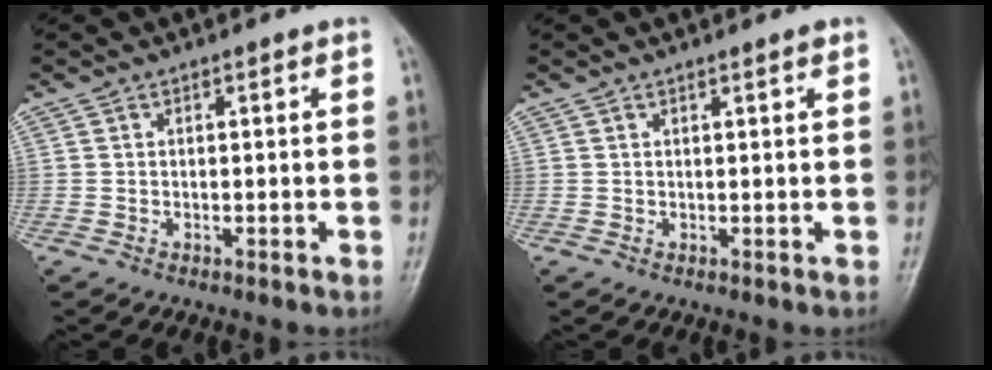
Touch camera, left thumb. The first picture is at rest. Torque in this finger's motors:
{"motor_torque": [-0.11, -0.01, 0.00, -0.02, 0.05]}